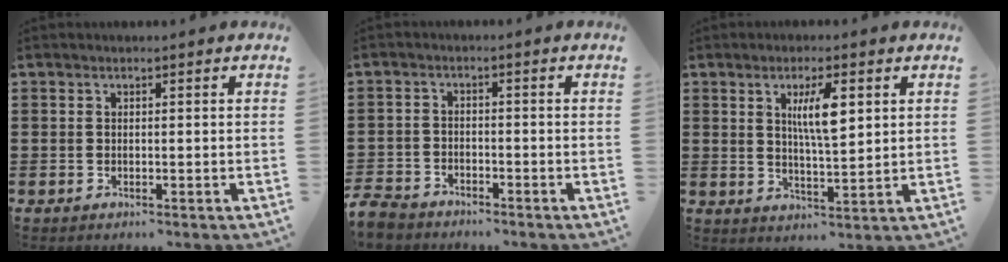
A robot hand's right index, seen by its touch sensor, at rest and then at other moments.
{"total": 3.5, "force": [-3.4, 1.0, 0.3], "torque": [-0.024, -0.001, -0.076]}
{"total": 6.3, "force": [2.1, 1.6, 5.7], "torque": [-0.109, 0.004, 0.031]}